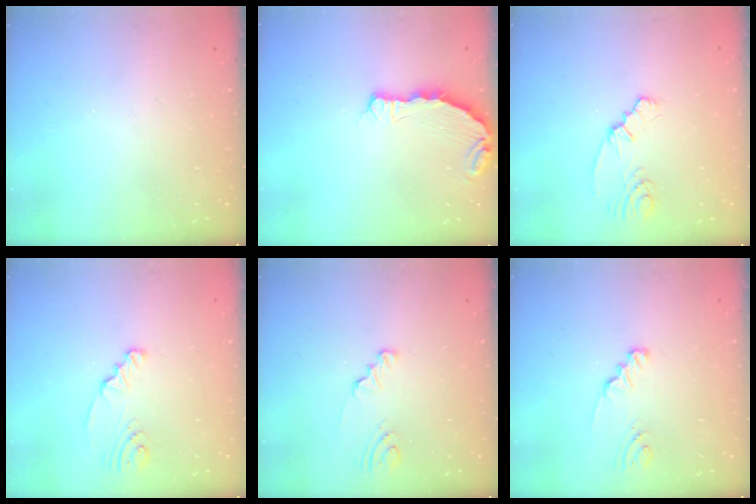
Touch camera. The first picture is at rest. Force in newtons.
{"total": 6.8, "press": 5.1, "slide": 4.4}
{"total": 2.3, "press": 2.2, "slide": 0.5}
{"total": 2.3, "press": 2.3, "slide": 0.3}
{"total": 2.0, "press": 2.0, "slide": 0.2}
{"total": 2.2, "press": 2.2, "slide": 0.2}